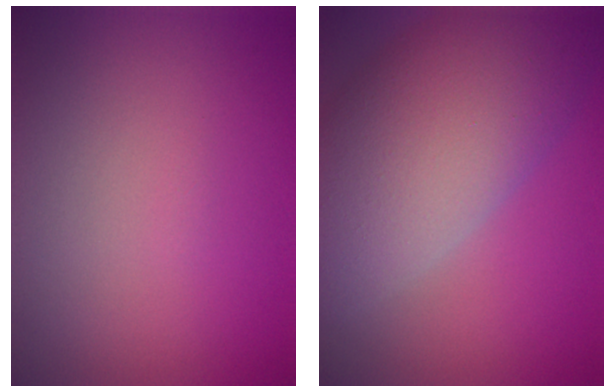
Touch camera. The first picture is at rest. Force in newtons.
{"total": 10.8, "press": 10.8, "slide": 0.6}